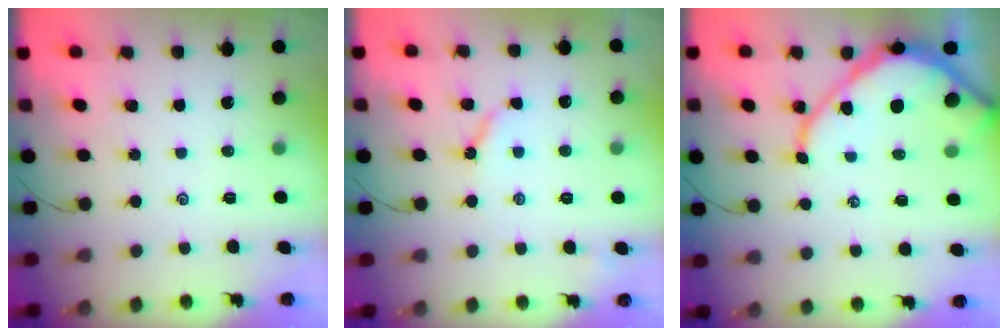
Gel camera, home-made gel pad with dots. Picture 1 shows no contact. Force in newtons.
{"total": 4.3, "press": 4.3, "slide": 0.3}
{"total": 11.3, "press": 11.2, "slide": 1.1}